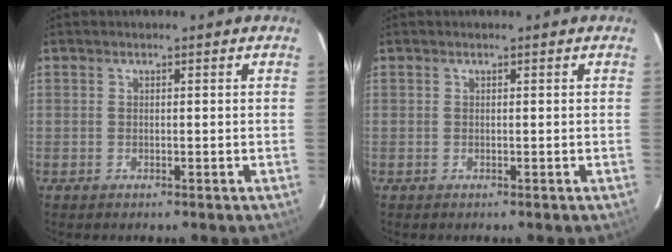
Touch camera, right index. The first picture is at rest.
{"total": 0.0}